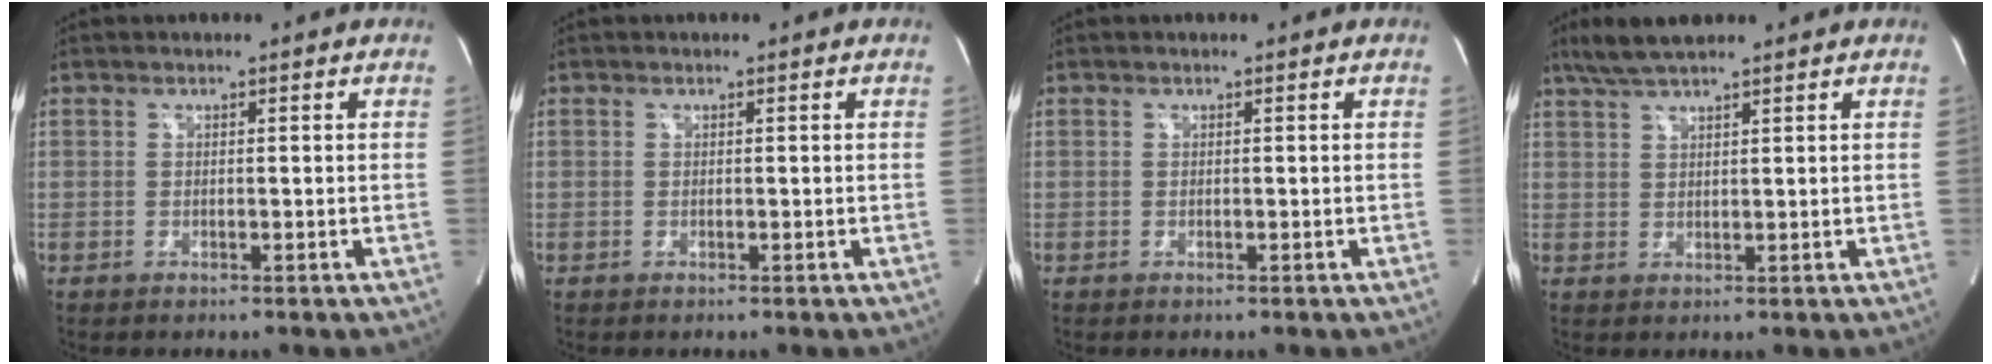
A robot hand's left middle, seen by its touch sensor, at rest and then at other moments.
{"total": 0.0}
{"total": 0.0}
{"total": 5.6, "force": [4.5, 0.7, 3.2], "torque": [-0.071, 0.020, 0.085]}